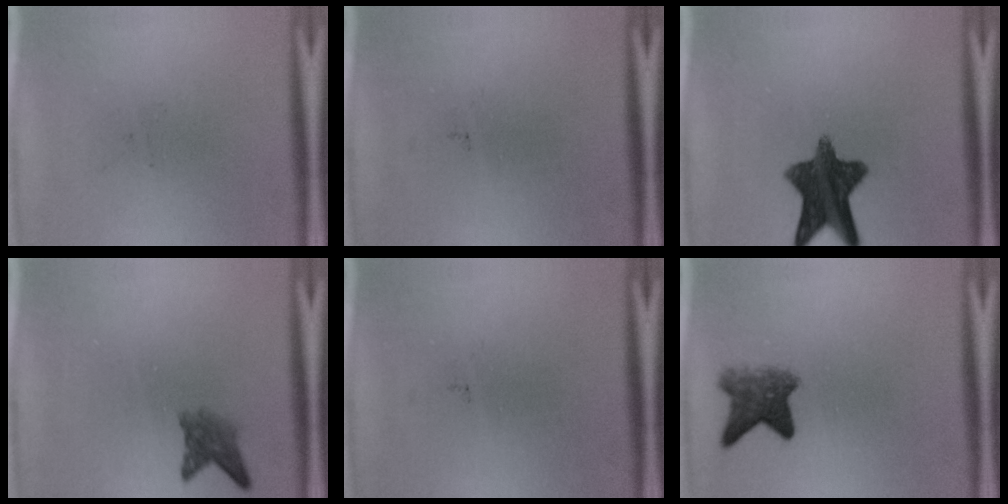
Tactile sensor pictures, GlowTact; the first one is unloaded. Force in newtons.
{"total": 0.0}
{"total": 11.2}
{"total": 2.9}
{"total": 0.0}
{"total": 5.2}